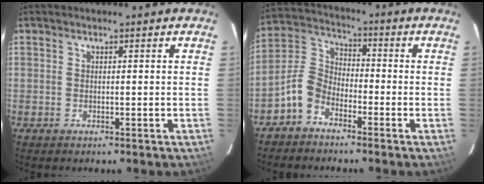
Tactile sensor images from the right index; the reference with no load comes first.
{"total": 6.9, "force": [-4.6, 4.2, 3.1], "torque": [-0.070, 0.020, -0.102]}